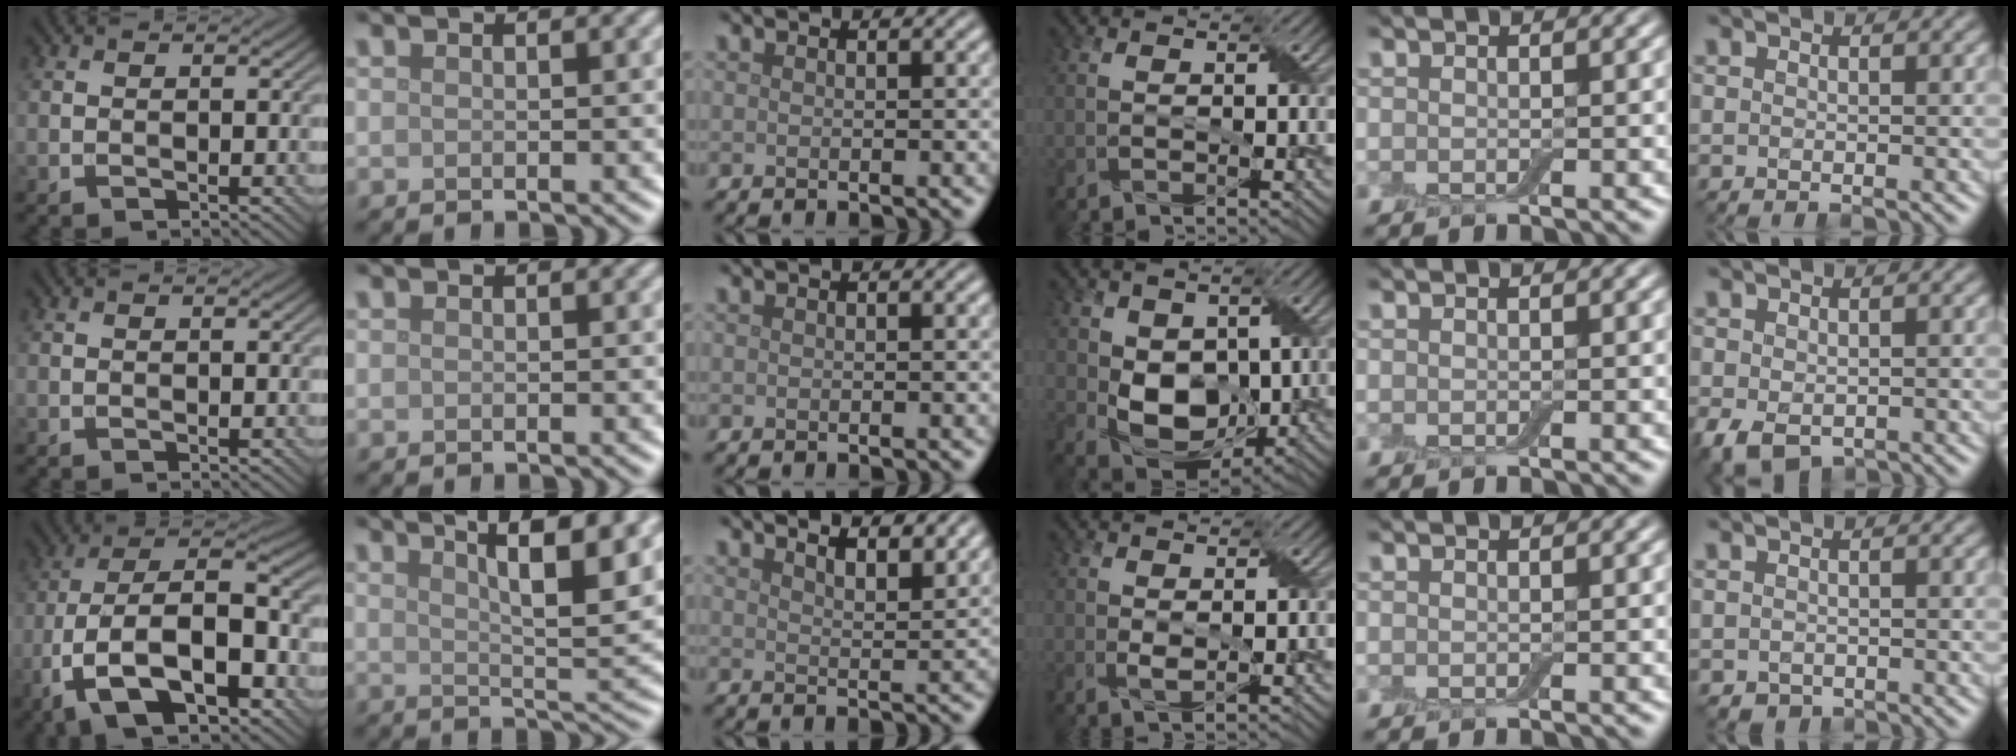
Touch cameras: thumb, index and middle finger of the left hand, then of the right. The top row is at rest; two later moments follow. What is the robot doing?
{"motion": "wrap", "object": "adhesive wrap"}